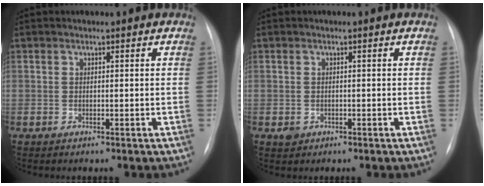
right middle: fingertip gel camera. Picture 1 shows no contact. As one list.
[{"total": 1.2, "force": [-0.5, 1.0, 0.3], "torque": [-0.003, 0.003, -0.004]}]